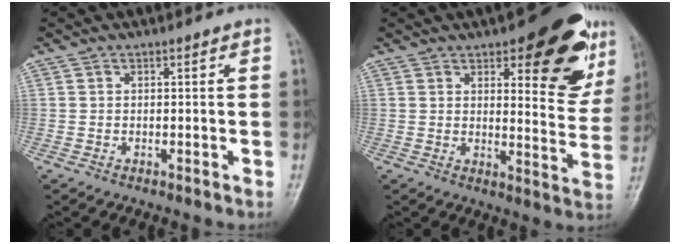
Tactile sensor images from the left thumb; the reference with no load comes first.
{"total": 18.1, "force": [8.9, 7.1, 14.1], "torque": [-0.120, -0.042, 0.111]}